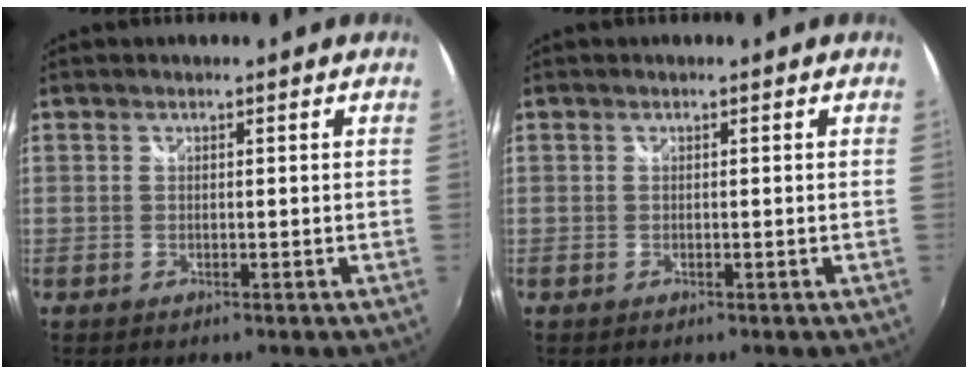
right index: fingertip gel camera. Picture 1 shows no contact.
{"total": 0.0}